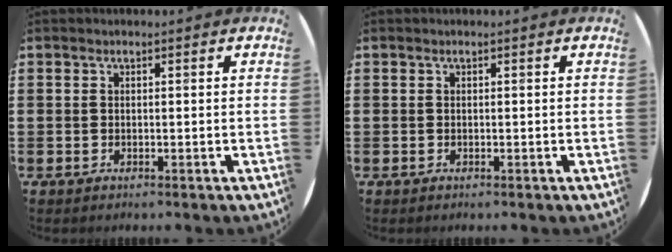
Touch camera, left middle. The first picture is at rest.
{"total": 0.0}